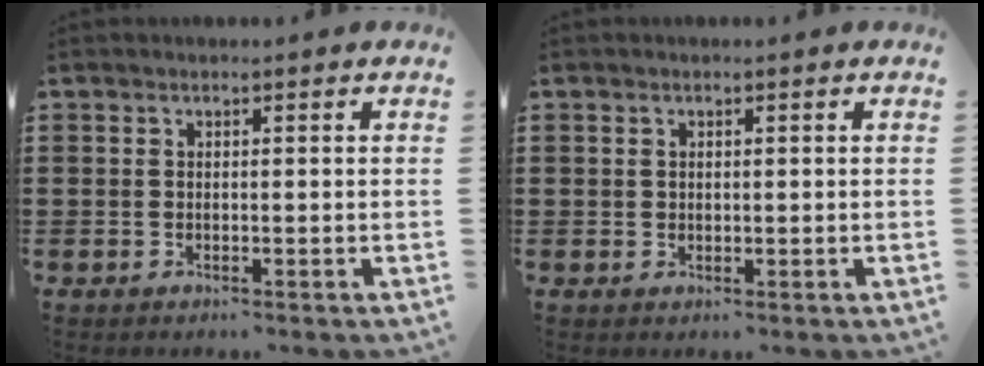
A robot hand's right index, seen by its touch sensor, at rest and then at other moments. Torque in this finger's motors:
{"motor_torque": [-0.47, 1.06, 0.00, -0.01]}